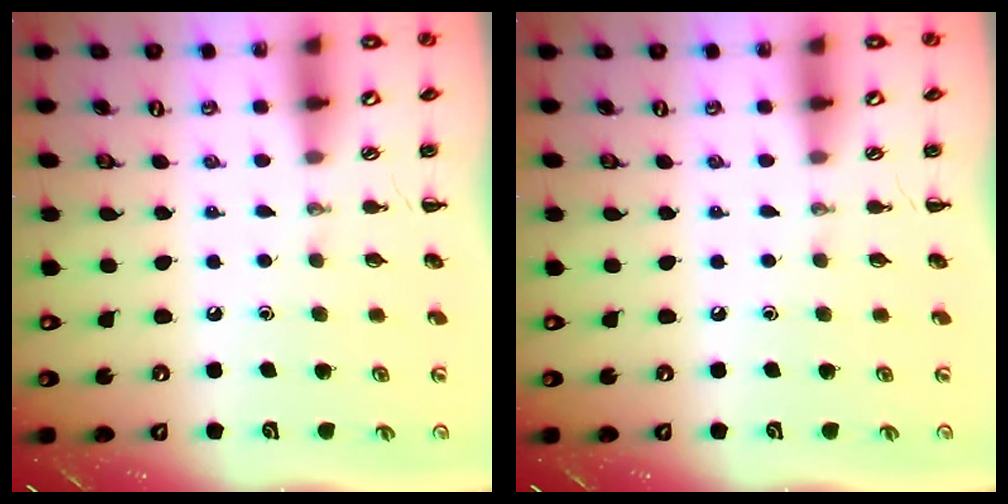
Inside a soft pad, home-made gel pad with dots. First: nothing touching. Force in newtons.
{"total": 0.0}